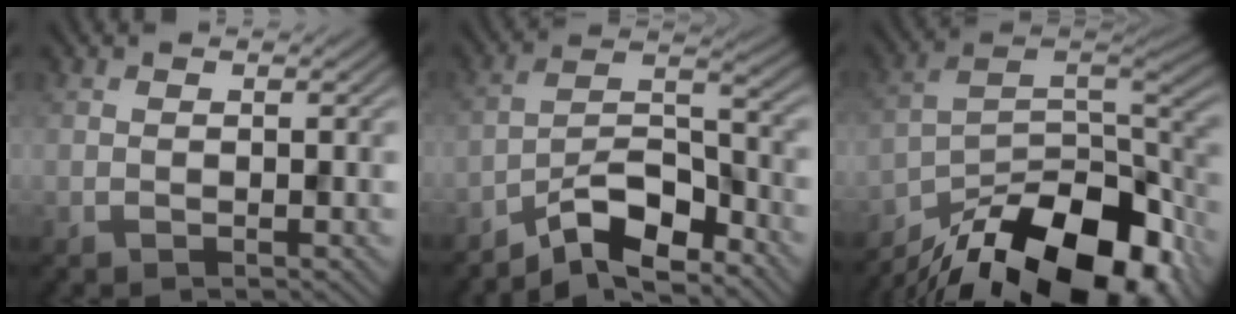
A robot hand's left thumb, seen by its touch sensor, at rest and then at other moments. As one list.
[{"total": 8.9, "force": [-7.0, 2.4, 4.9], "torque": [-0.077, 0.012, -0.144]}, {"total": 18.4, "force": [-13.7, 6.9, 10.2], "torque": [-0.201, -0.030, -0.215]}]